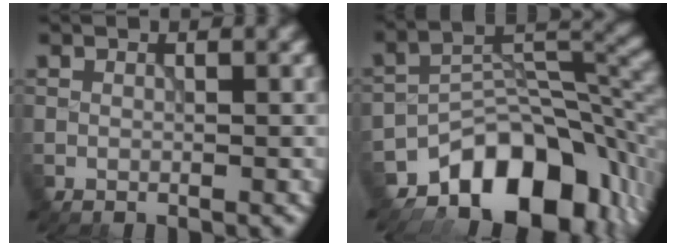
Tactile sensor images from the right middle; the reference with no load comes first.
{"total": 11.1, "force": [-7.0, 5.7, 6.4], "torque": [-0.081, -0.004, -0.122]}